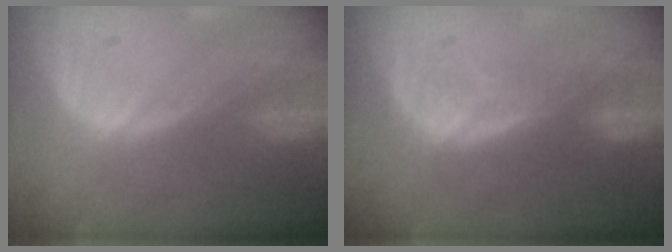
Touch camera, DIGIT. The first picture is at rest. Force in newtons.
{"total": 4.5, "press": 4.2, "slide": 1.7}